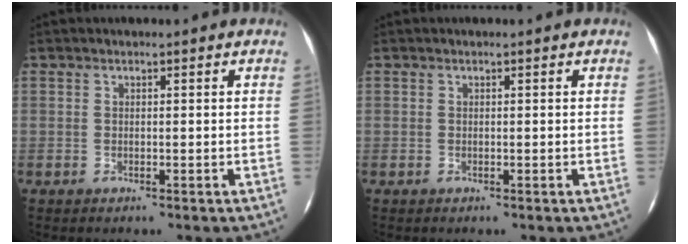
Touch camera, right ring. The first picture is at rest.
{"total": 0.0}